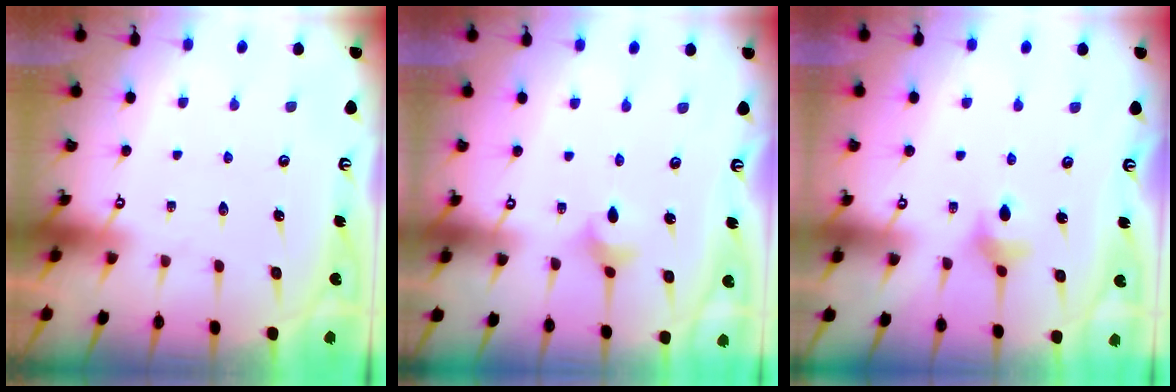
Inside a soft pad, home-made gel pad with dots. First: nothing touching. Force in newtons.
{"total": 3.1, "press": 3.1, "slide": 0.2}
{"total": 5.8, "press": 5.8, "slide": 0.6}